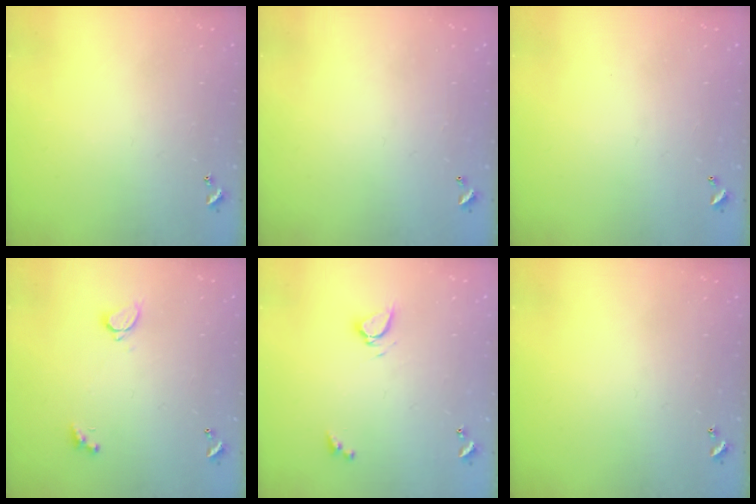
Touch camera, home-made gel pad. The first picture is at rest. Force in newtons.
{"total": 2.8, "press": 2.8, "slide": 0.1}
{"total": 2.7, "press": 2.7, "slide": 0.1}
{"total": 2.2, "press": 2.0, "slide": 0.9}
{"total": 3.3, "press": 3.3, "slide": 0.5}
{"total": 0.0}